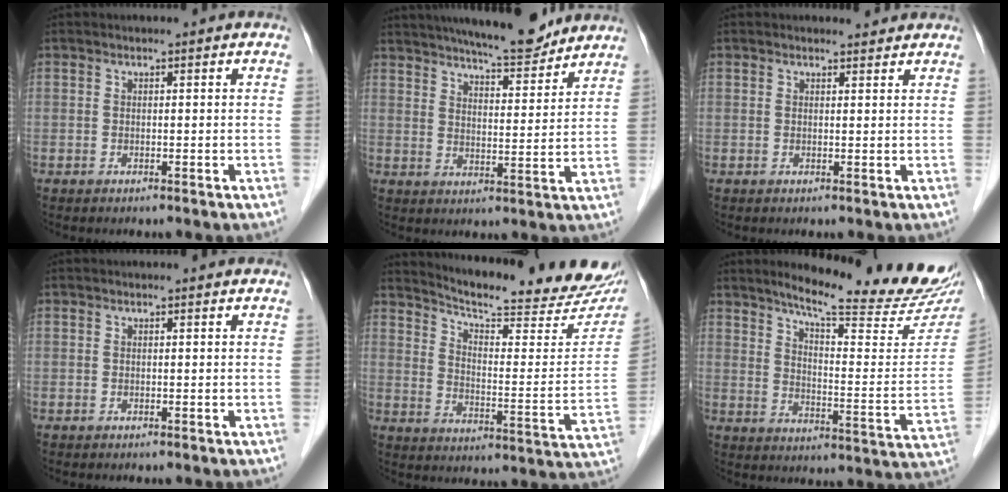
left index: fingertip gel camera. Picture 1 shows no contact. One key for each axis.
{"total": 12.7, "fx": 11.4, "fy": 1.5, "fz": 5.4, "tx": -0.083, "ty": -0.002, "tz": 0.164}
{"total": 1.5, "fx": 1.5, "fy": 0.3, "fz": -0.2, "tx": -0.009, "ty": -0.003, "tz": 0.019}
{"total": 0.6, "fx": 0.6, "fy": 0.0, "fz": 0.1, "tx": -0.005, "ty": -0.001, "tz": 0.005}
{"total": 23.7, "fx": 21.6, "fy": 2.5, "fz": 9.4, "tx": -0.138, "ty": -0.070, "tz": 0.274}
{"total": 22.1, "fx": 19.3, "fy": 1.3, "fz": 10.7, "tx": -0.149, "ty": -0.072, "tz": 0.246}